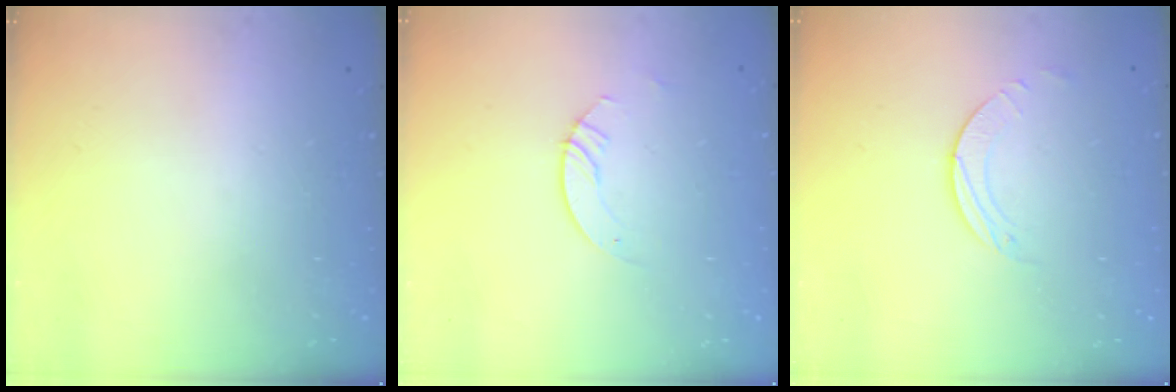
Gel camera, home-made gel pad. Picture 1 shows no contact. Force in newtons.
{"total": 2.1, "press": 2.1, "slide": 0.2}
{"total": 2.0, "press": 2.0, "slide": 0.2}